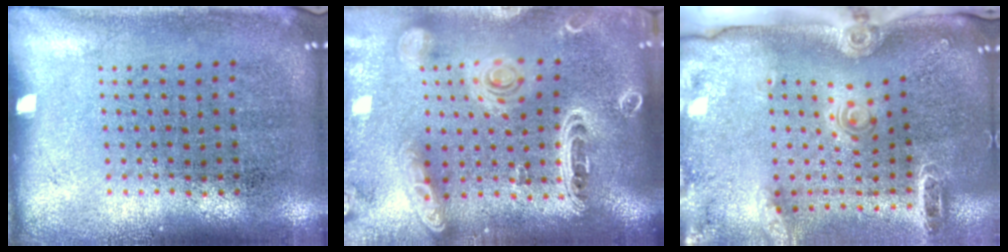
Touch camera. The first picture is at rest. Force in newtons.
{"total": 2.8, "press": 2.5, "slide": 1.4}
{"total": 2.6, "press": 1.9, "slide": 1.7}